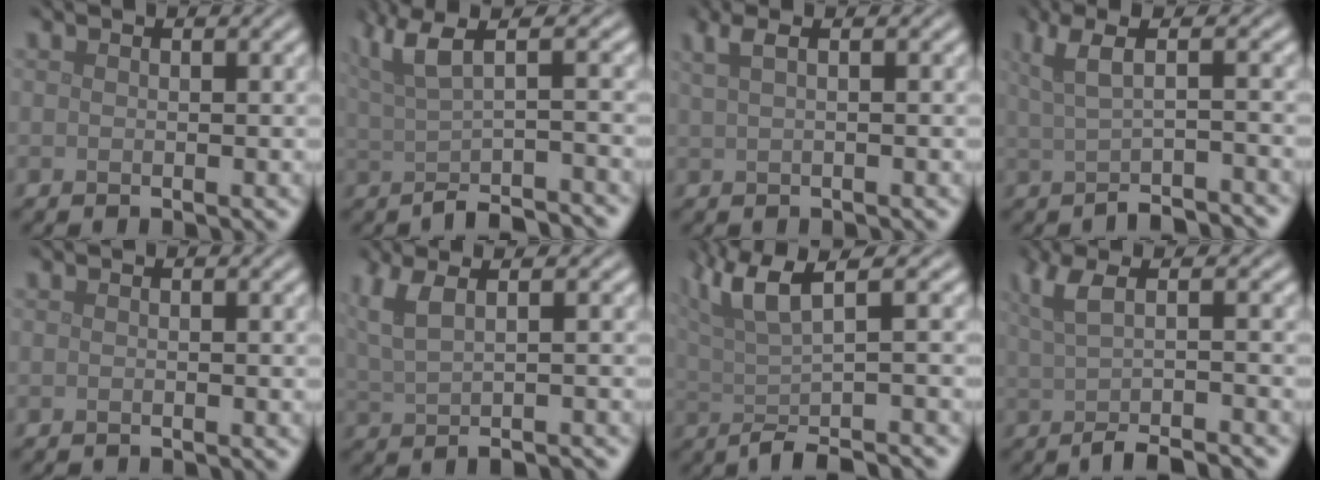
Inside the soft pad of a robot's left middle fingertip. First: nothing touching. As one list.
[{"total": 6.0, "force": [-0.3, 2.0, 5.7], "torque": [-0.077, -0.001, -0.009]}, {"total": 2.8, "force": [1.4, 1.0, 2.2], "torque": [-0.032, 0.006, 0.014]}, {"total": 4.2, "force": [-0.3, 1.4, 3.9], "torque": [-0.057, -0.001, -0.010]}, {"total": 1.0, "force": [-1.0, 0.1, 0.2], "torque": [0.005, -0.004, -0.016]}, {"total": 4.5, "force": [1.1, 1.8, 4.0], "torque": [-0.057, 0.008, 0.024]}, {"total": 7.0, "force": [0.8, 1.9, 6.7], "torque": [-0.096, 0.011, 0.010]}, {"total": 4.8, "force": [-0.7, 1.4, 4.6], "torque": [-0.066, -0.002, -0.017]}]